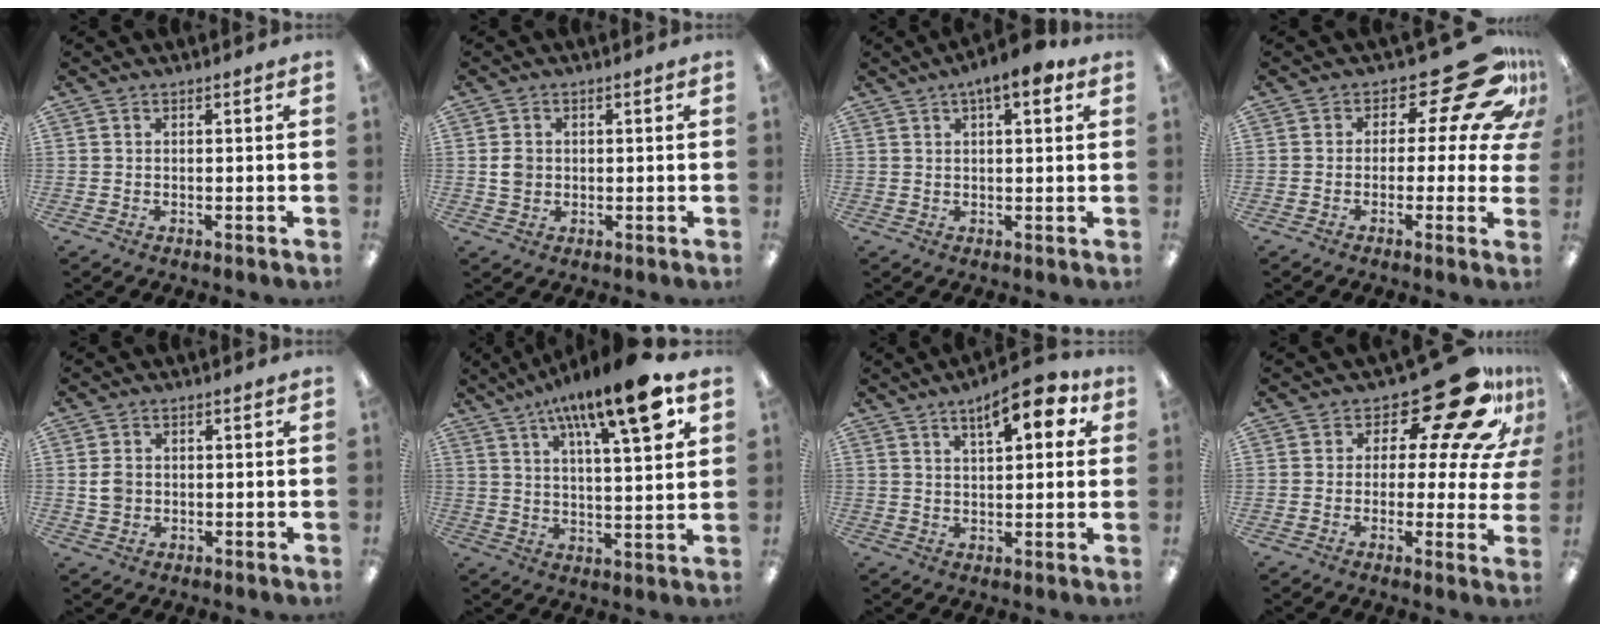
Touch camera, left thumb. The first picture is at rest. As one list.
[{"total": 3.4, "force": [0.2, 3.0, 1.6], "torque": [-0.022, 0.004, 0.002]}, {"total": 6.5, "force": [3.5, 2.1, 5.0], "torque": [-0.072, -0.011, 0.054]}, {"total": 16.7, "force": [9.0, 6.9, 12.3], "torque": [-0.168, -0.063, 0.144]}, {"total": 3.5, "force": [0.2, 3.0, 1.8], "torque": [-0.026, 0.004, 0.001]}, {"total": 17.5, "force": [10.1, 4.5, 13.6], "torque": [-0.212, -0.047, 0.154]}, {"total": 7.5, "force": [4.0, 2.9, 5.7], "torque": [-0.071, -0.015, 0.060]}, {"total": 20.0, "force": [12.4, 7.9, 13.5], "torque": [-0.182, -0.089, 0.198]}]